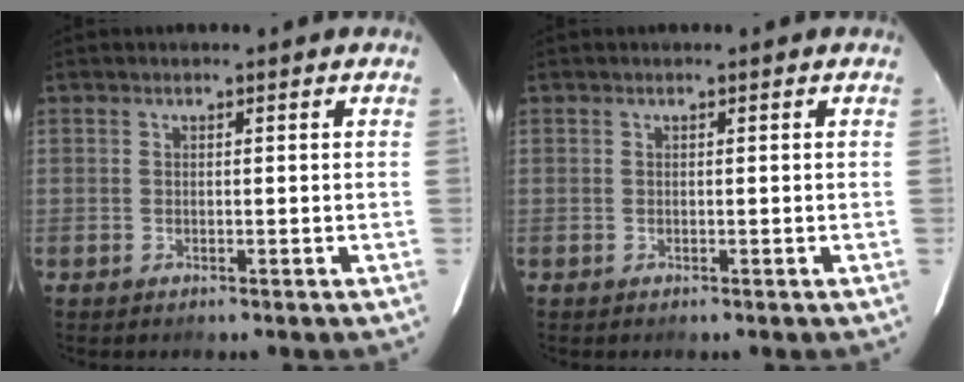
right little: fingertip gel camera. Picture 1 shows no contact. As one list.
[{"total": 0.0}]